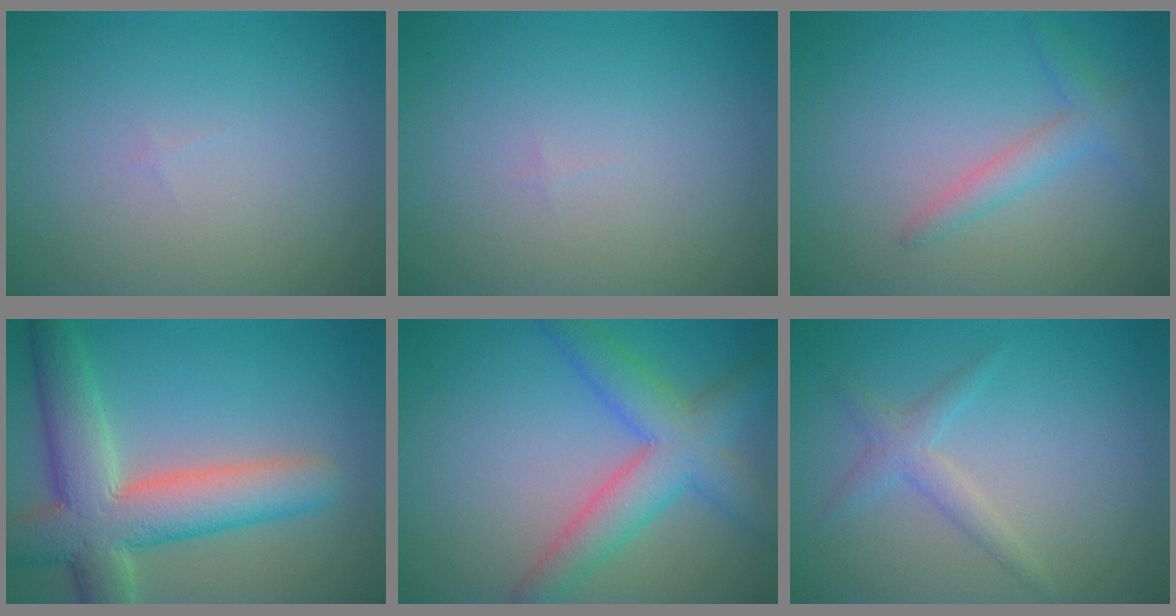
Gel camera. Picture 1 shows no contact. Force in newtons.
{"total": 0.0}
{"total": 2.2, "press": 2.2, "slide": 0.1}
{"total": 9.1, "press": 9.1, "slide": 0.8}
{"total": 6.1, "press": 6.1, "slide": 0.4}
{"total": 2.0, "press": 2.0, "slide": 0.0}